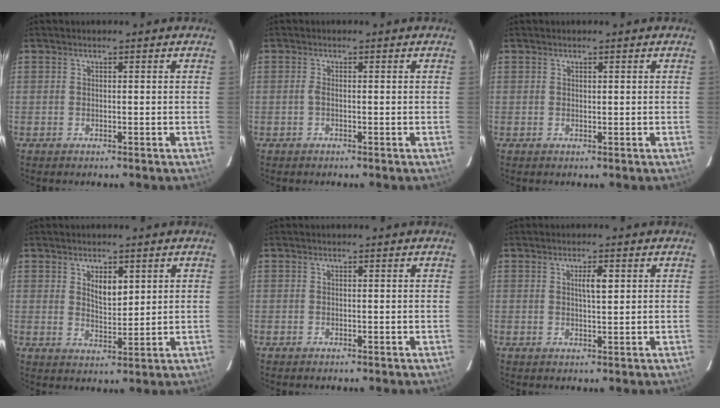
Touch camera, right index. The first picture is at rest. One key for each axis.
{"total": 0.7, "fx": -0.2, "fy": 0.1, "fz": 0.6, "tx": -0.013, "ty": 0.001, "tz": -0.006}
{"total": 0.0}
{"total": 4.2, "fx": 1.8, "fy": 1.8, "fz": 3.4, "tx": -0.059, "ty": -0.004, "tz": 0.036}
{"total": 0.0}
{"total": 2.5, "fx": 0.8, "fy": 0.4, "fz": 2.3, "tx": -0.040, "ty": 0.001, "tz": 0.012}